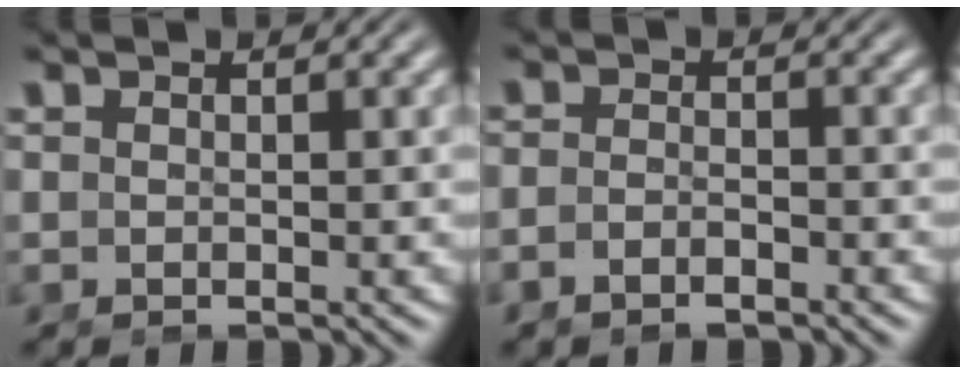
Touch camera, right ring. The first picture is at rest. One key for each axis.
{"total": 2.2, "fx": -2.0, "fy": 0.5, "fz": 0.9, "tx": -0.020, "ty": -0.008, "tz": -0.032}